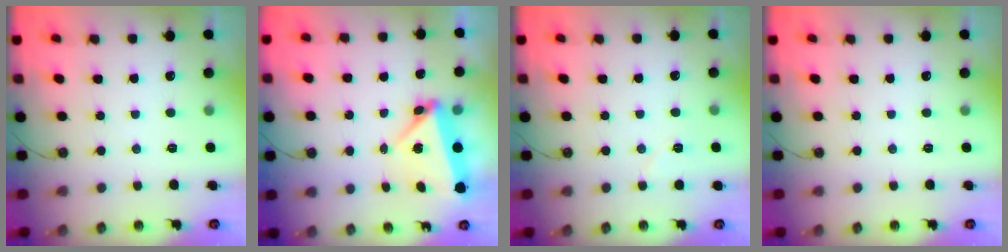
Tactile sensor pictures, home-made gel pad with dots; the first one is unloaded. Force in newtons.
{"total": 6.0, "press": 5.6, "slide": 2.3}
{"total": 4.4, "press": 4.2, "slide": 1.4}
{"total": 0.0}